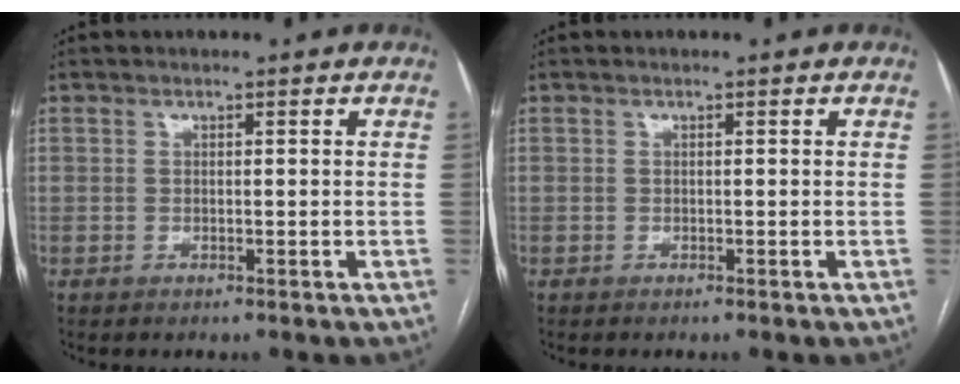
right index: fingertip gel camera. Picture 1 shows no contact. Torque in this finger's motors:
{"motor_torque": [0.06, 0.02, 0.02, 0.01]}